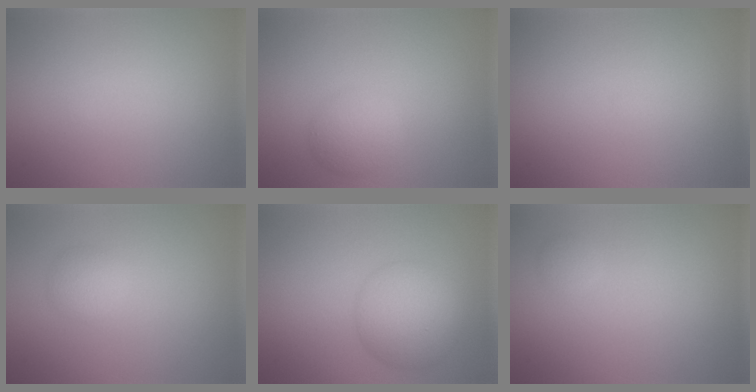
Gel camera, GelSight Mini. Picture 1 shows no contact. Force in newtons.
{"total": 2.4, "press": 2.4, "slide": 0.1}
{"total": 0.0}
{"total": 1.7, "press": 1.7, "slide": 0.1}
{"total": 5.3, "press": 5.3, "slide": 0.2}
{"total": 0.7, "press": 0.7, "slide": 0.0}